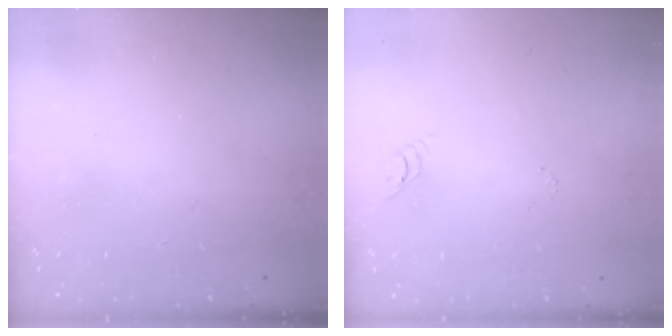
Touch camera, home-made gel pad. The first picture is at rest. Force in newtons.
{"total": 2.9, "press": 2.9, "slide": 0.4}